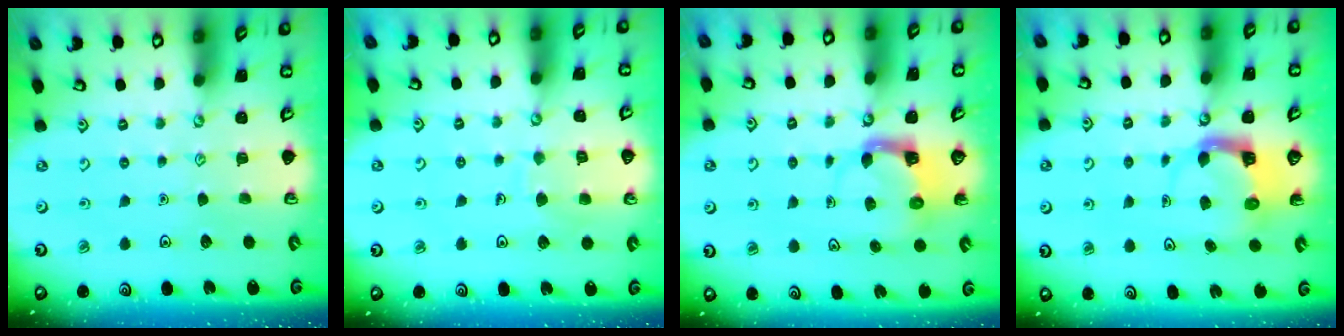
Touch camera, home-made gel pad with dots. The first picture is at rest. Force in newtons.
{"total": 7.8, "press": 7.8, "slide": 0.4}
{"total": 3.7, "press": 3.7, "slide": 0.6}
{"total": 4.4, "press": 4.4, "slide": 0.3}